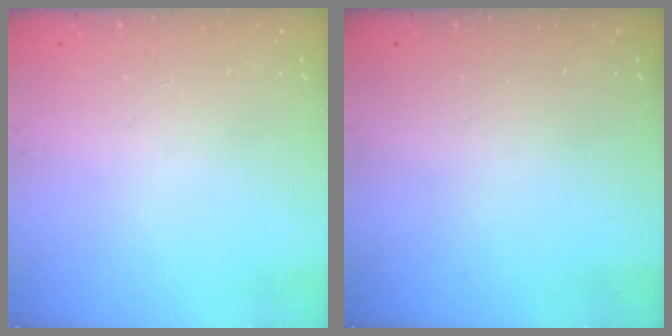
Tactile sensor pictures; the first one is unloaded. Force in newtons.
{"total": 0.0}